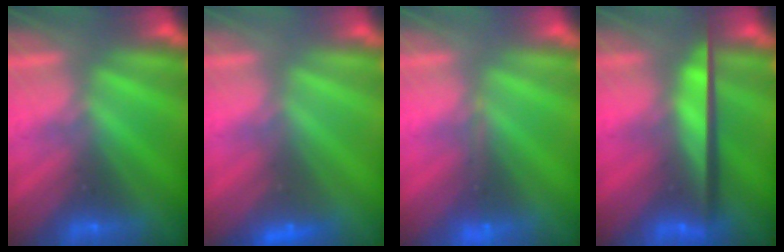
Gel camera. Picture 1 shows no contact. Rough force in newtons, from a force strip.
{"total": 2.3}
{"total": 1.7}
{"total": 8.7}